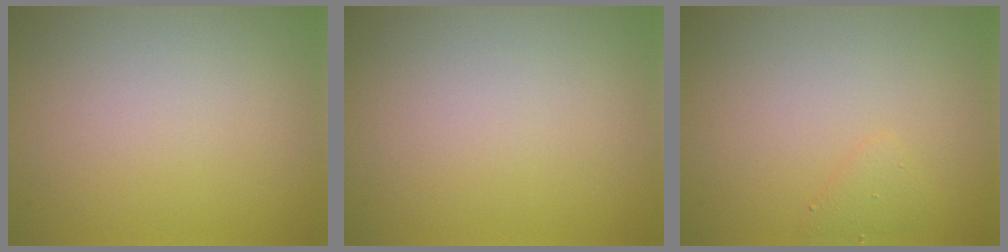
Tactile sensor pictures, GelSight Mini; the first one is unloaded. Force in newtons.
{"total": 0.0}
{"total": 1.1, "press": 1.1, "slide": 0.0}